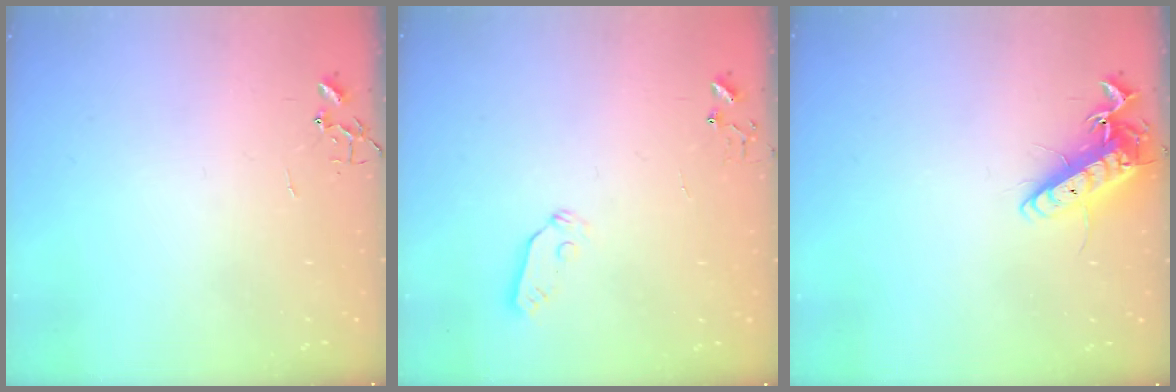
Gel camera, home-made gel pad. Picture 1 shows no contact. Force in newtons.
{"total": 3.9, "press": 3.9, "slide": 0.6}
{"total": 13.9, "press": 13.9, "slide": 1.3}